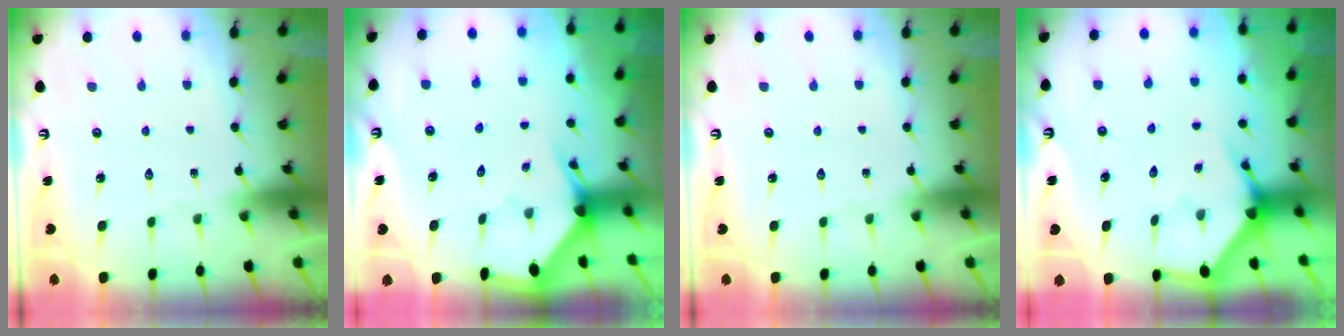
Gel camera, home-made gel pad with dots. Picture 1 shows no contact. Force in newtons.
{"total": 2.9, "press": 2.9, "slide": 0.1}
{"total": 0.0}
{"total": 3.4, "press": 3.4, "slide": 0.2}